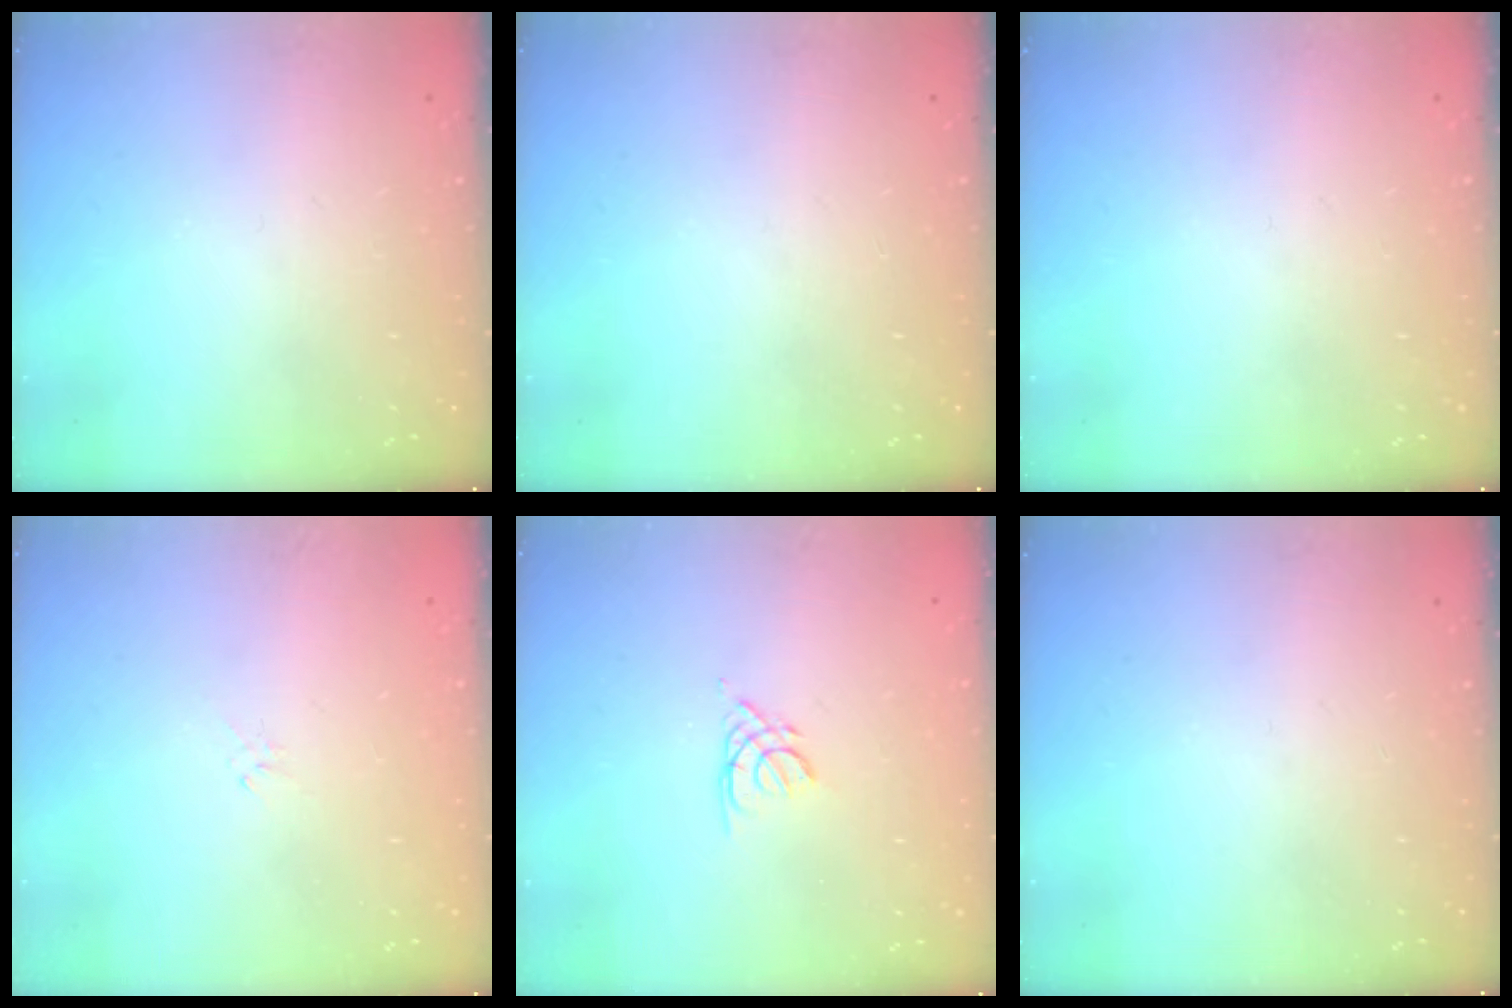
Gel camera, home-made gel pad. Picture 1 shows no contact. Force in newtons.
{"total": 0.0}
{"total": 0.0}
{"total": 0.7, "press": 0.5, "slide": 0.4}
{"total": 2.2, "press": 2.2, "slide": 0.4}
{"total": 0.0}